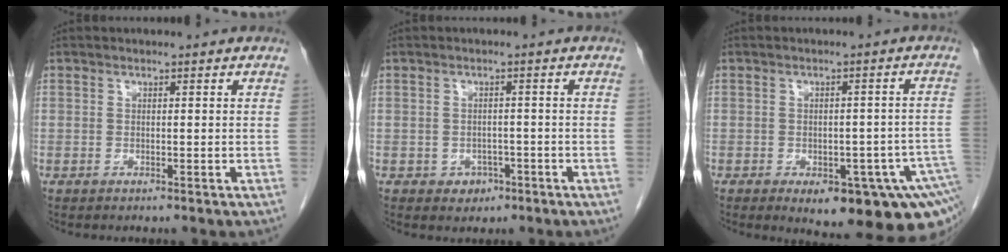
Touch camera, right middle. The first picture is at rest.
{"total": 2.6, "force": [-1.3, 2.0, 0.8], "torque": [-0.006, 0.007, -0.013]}
{"total": 15.4, "force": [-8.3, 5.1, 12.0], "torque": [-0.082, 0.008, -0.092]}